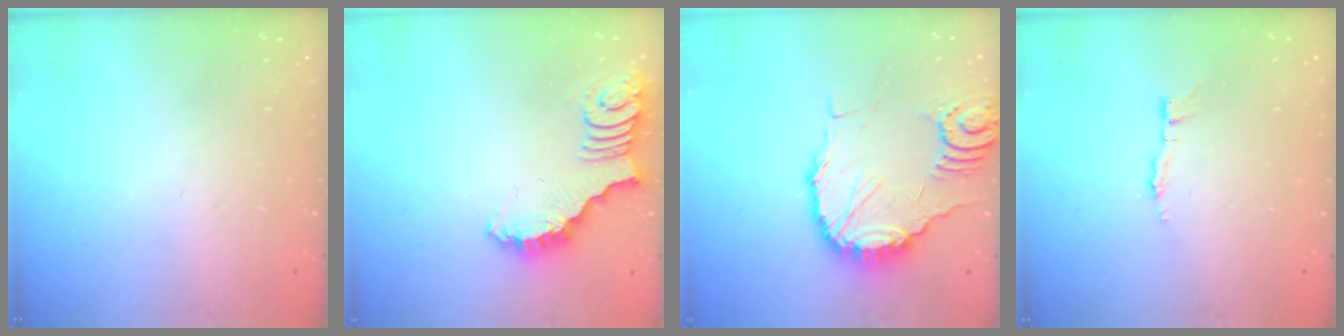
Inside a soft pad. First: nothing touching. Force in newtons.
{"total": 2.6, "press": 2.6, "slide": 0.5}
{"total": 15.1, "press": 15.0, "slide": 1.7}
{"total": 2.9, "press": 2.9, "slide": 0.3}